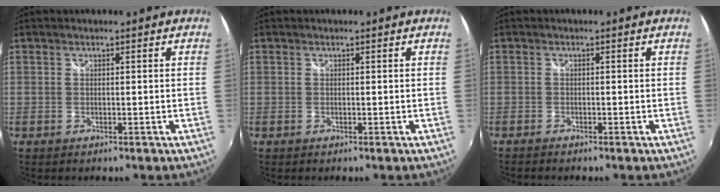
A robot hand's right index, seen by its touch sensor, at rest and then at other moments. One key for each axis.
{"total": 0.0}
{"total": 1.6, "fx": -1.4, "fy": 0.4, "fz": 0.5, "tx": -0.018, "ty": -0.009, "tz": -0.027}